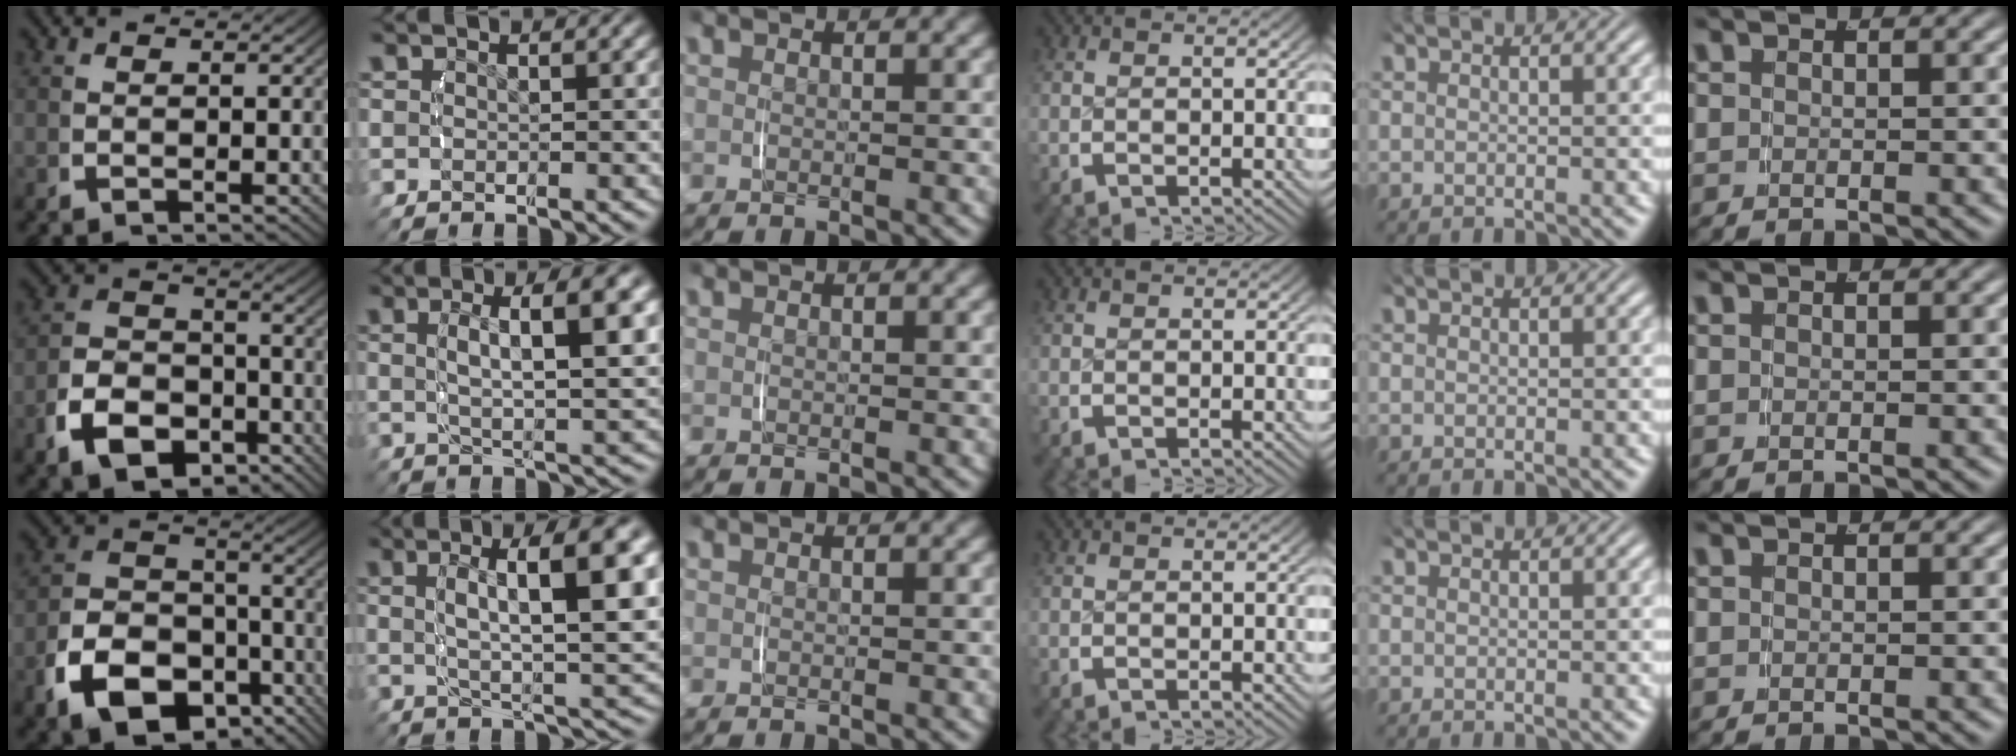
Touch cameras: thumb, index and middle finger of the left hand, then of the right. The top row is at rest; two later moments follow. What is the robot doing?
{"motion": "lift_and_place", "object": "pen bag"}